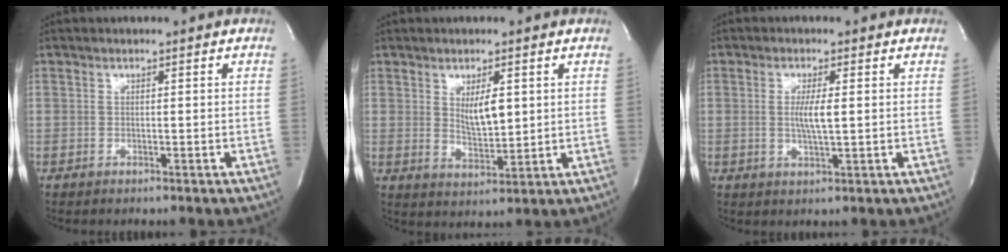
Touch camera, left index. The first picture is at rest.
{"total": 5.1, "force": [1.6, 1.7, 4.5], "torque": [-0.082, -0.007, 0.034]}
{"total": 3.8, "force": [0.3, 0.4, 3.8], "torque": [-0.075, -0.004, 0.006]}